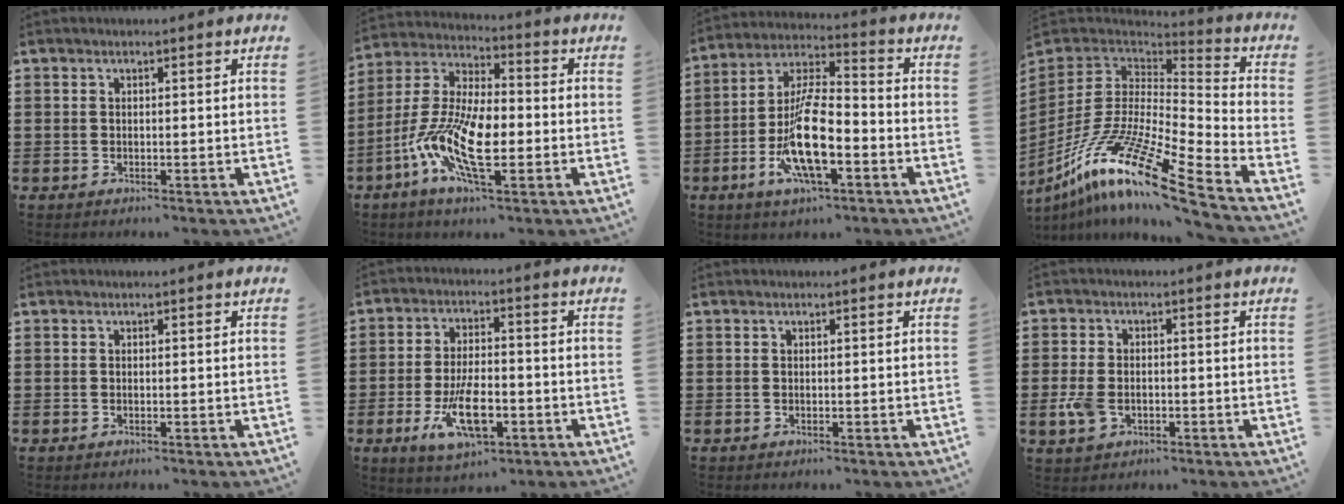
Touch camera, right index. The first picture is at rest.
{"total": 11.7, "force": [-3.8, 4.4, 10.1], "torque": [-0.238, -0.011, -0.079]}
{"total": 12.4, "force": [-4.5, 4.3, 10.8], "torque": [-0.226, -0.001, -0.083]}
{"total": 17.1, "force": [-10.9, 2.8, 12.8], "torque": [-0.261, 0.018, -0.208]}
{"total": 0.0}
{"total": 10.0, "force": [-3.7, 4.2, 8.3], "torque": [-0.161, -0.010, -0.063]}
{"total": 0.0}
{"total": 4.1, "force": [-1.2, 2.7, 2.9], "torque": [-0.073, -0.003, -0.026]}